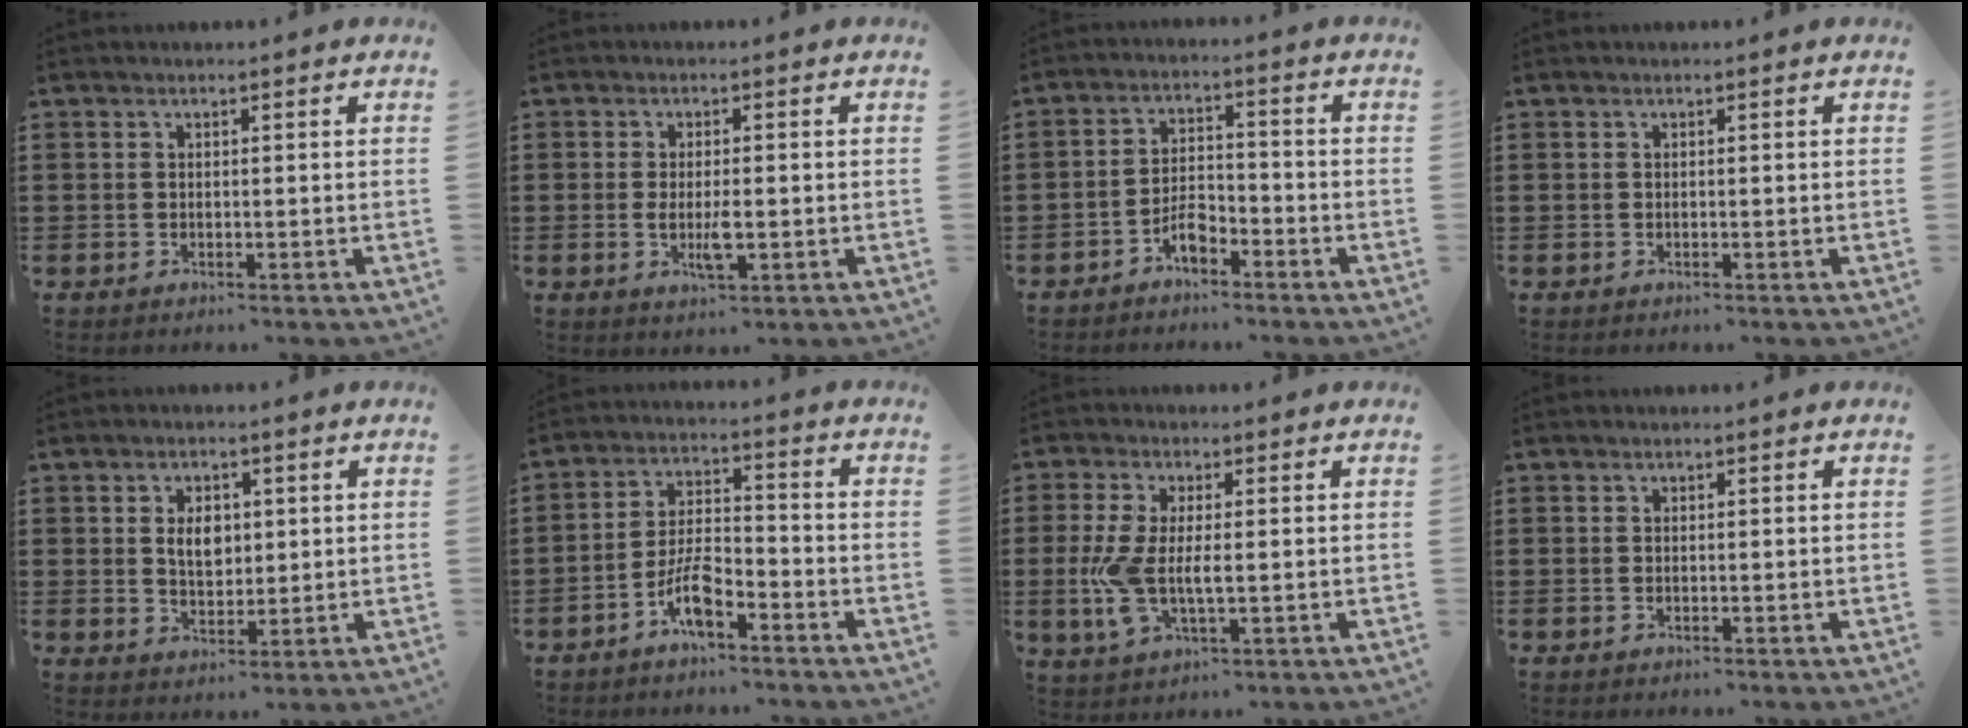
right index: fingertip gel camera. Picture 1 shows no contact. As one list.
[{"total": 4.0, "force": [-0.7, 1.2, 3.8], "torque": [-0.071, -0.003, -0.014]}, {"total": 4.3, "force": [-2.9, 1.8, 2.7], "torque": [-0.054, 0.008, -0.058]}, {"total": 0.0}, {"total": 4.5, "force": [0.8, 3.0, 3.3], "torque": [-0.056, 0.005, 0.009]}, {"total": 6.4, "force": [-3.9, 2.2, 4.6], "torque": [-0.102, 0.004, -0.077]}, {"total": 6.9, "force": [-0.4, 3.0, 6.2], "torque": [-0.154, -0.010, -0.016]}, {"total": 0.0}]